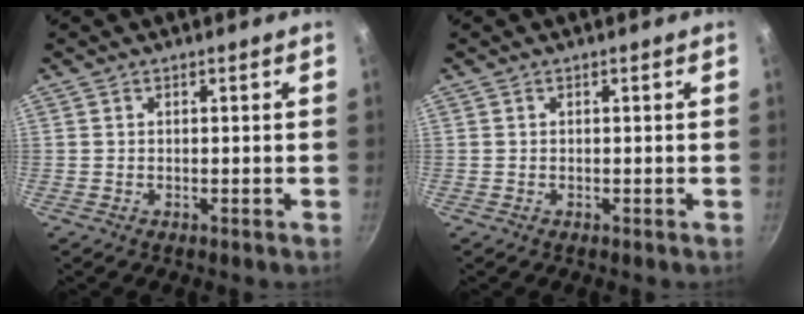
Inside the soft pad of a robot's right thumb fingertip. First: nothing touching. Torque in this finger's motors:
{"motor_torque": [0.02, -0.20, -0.14, 0.35, -0.15]}